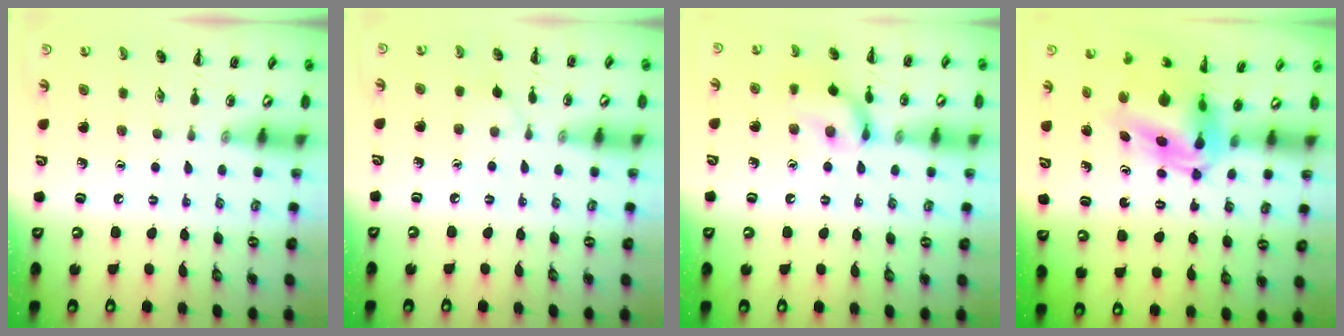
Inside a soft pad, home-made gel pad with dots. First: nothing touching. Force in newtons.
{"total": 3.0, "press": 2.8, "slide": 1.0}
{"total": 12.8, "press": 12.7, "slide": 1.2}
{"total": 6.7, "press": 6.3, "slide": 2.2}